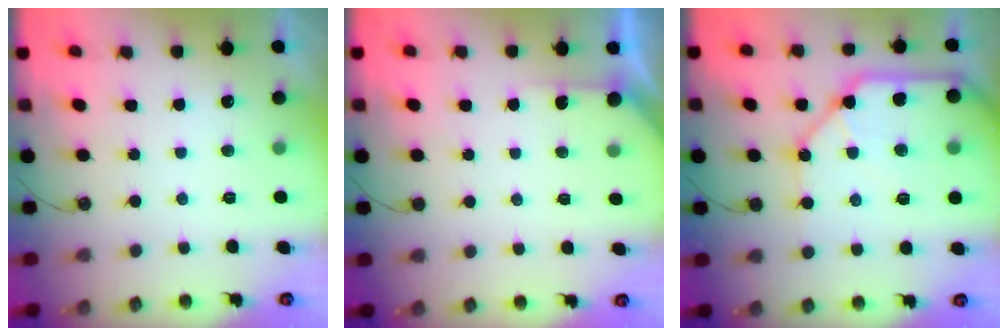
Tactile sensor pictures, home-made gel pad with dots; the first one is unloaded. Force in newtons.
{"total": 3.5, "press": 3.5, "slide": 0.4}
{"total": 15.0, "press": 14.9, "slide": 2.0}